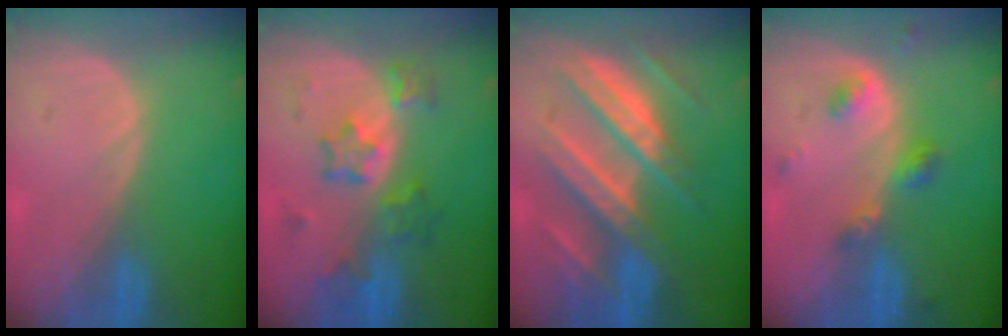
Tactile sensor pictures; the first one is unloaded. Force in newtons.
{"total": 6.2, "press": 6.2, "slide": 0.4}
{"total": 11.1, "press": 11.0, "slide": 1.0}
{"total": 4.7, "press": 4.2, "slide": 2.1}